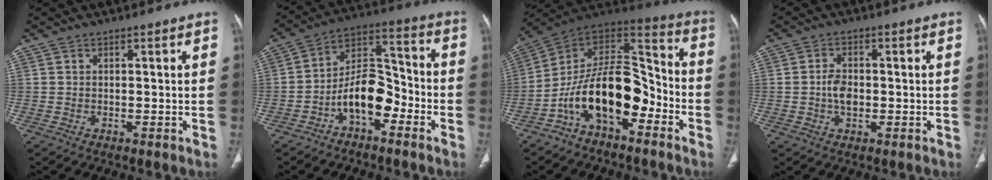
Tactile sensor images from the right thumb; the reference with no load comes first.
{"total": 11.6, "force": [-5.0, 6.4, 8.3], "torque": [-0.122, 0.066, -0.092]}
{"total": 18.2, "force": [-7.5, 9.6, 13.5], "torque": [-0.202, 0.093, -0.135]}
{"total": 3.9, "force": [-0.5, 2.5, 2.9], "torque": [-0.048, 0.009, -0.012]}